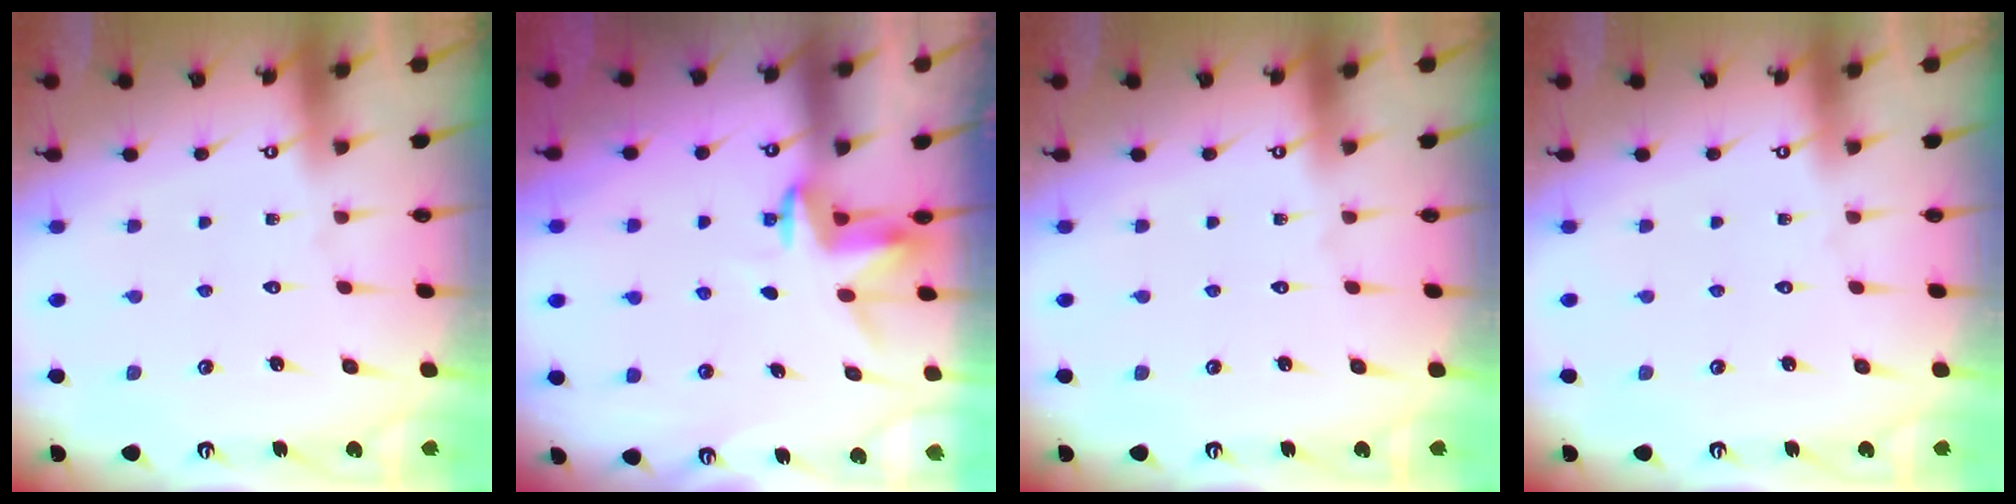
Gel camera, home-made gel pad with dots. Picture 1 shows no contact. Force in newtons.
{"total": 3.4, "press": 3.4, "slide": 0.3}
{"total": 0.0}
{"total": 0.0}